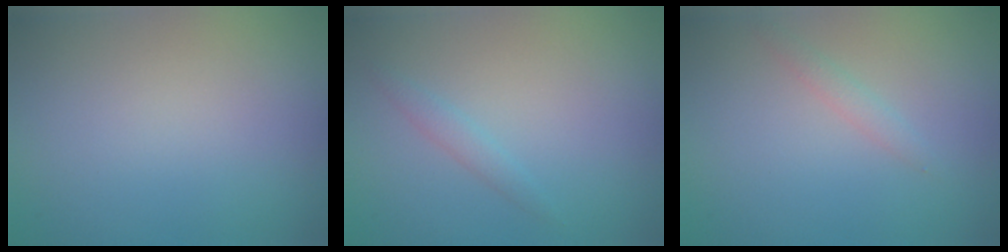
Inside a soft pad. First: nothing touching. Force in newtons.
{"total": 1.0, "press": 1.0, "slide": 0.1}
{"total": 1.0, "press": 0.9, "slide": 0.1}